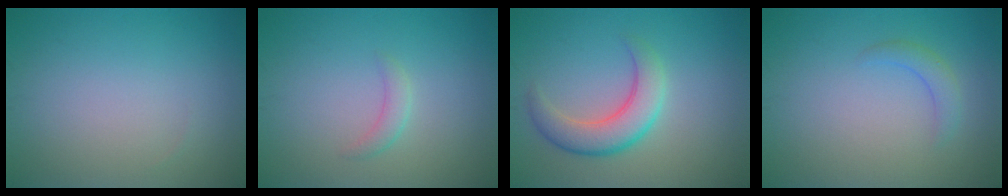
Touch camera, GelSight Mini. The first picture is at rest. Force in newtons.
{"total": 1.3, "press": 1.3, "slide": 0.0}
{"total": 4.5, "press": 4.5, "slide": 0.3}
{"total": 1.6, "press": 1.6, "slide": 0.1}